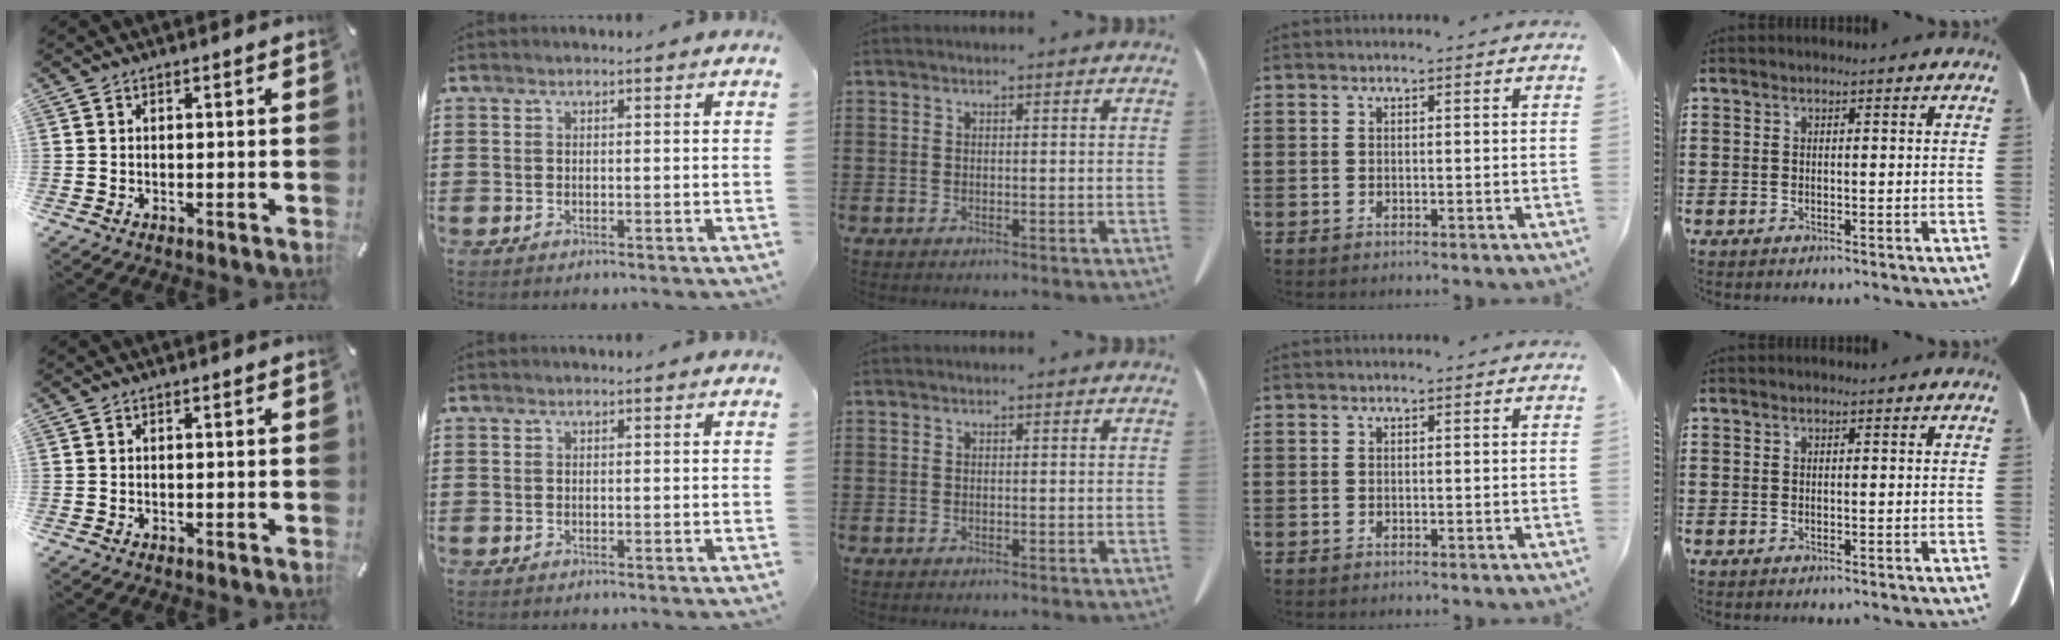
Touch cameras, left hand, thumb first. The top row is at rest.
{}